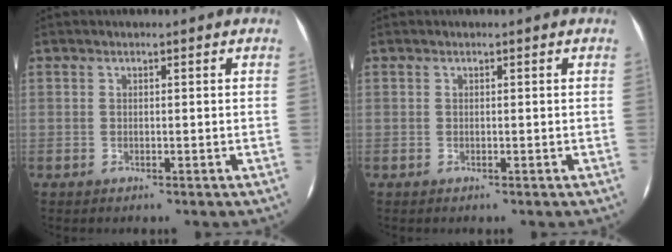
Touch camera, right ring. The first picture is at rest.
{"total": 0.0}